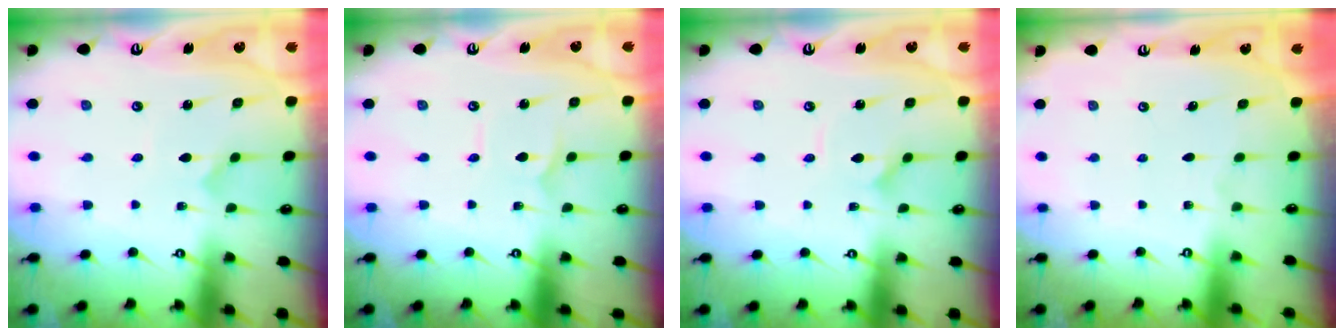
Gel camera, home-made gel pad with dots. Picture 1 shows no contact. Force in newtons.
{"total": 1.1, "press": 1.1, "slide": 0.1}
{"total": 2.9, "press": 2.9, "slide": 0.3}
{"total": 0.0}